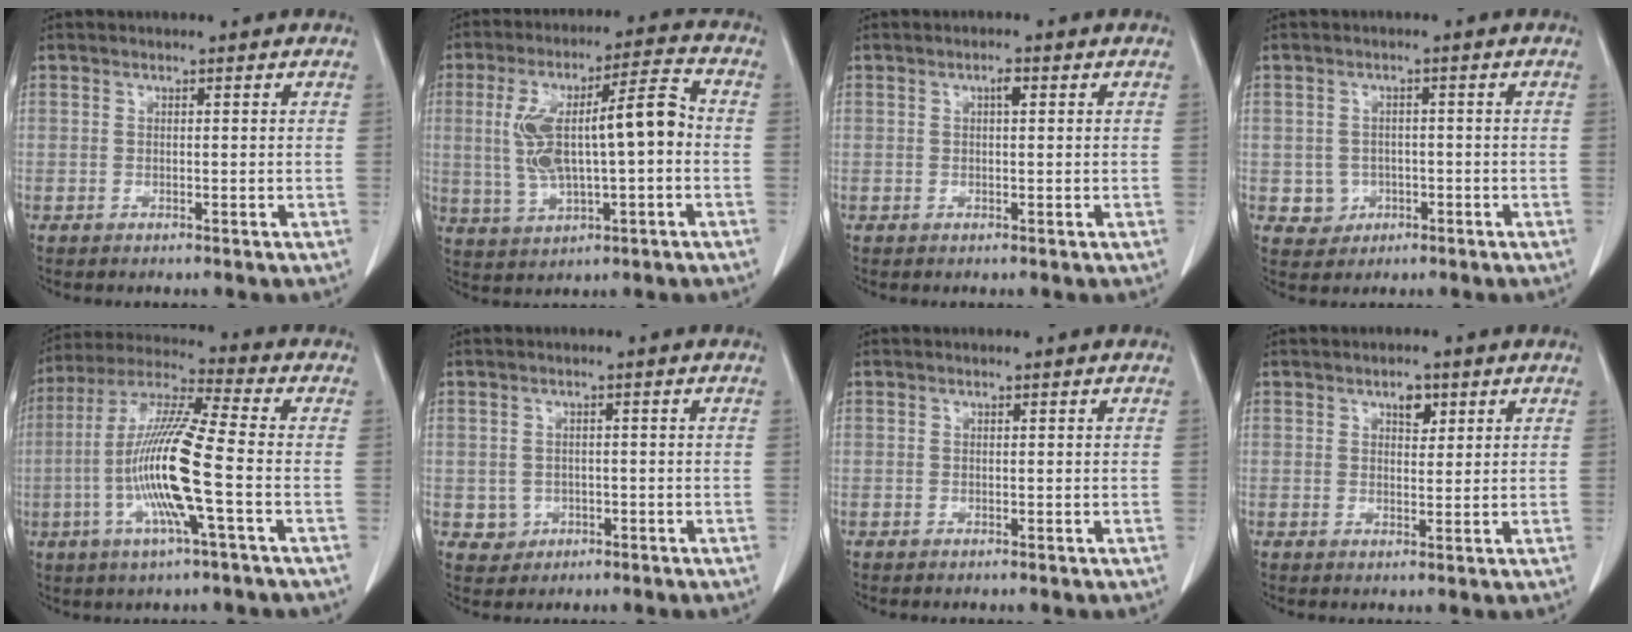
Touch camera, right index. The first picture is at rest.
{"total": 13.7, "force": [0.0, 3.5, 13.2], "torque": [-0.249, 0.033, 0.007]}
{"total": 1.3, "force": [0.5, 0.4, 1.2], "torque": [-0.020, 0.003, 0.006]}
{"total": 3.3, "force": [-0.6, 3.2, 0.2], "torque": [0.012, 0.011, 0.000]}
{"total": 14.5, "force": [-3.2, 0.2, 14.2], "torque": [-0.288, -0.005, -0.071]}
{"total": 2.6, "force": [-0.5, 2.5, 0.3], "torque": [0.009, 0.008, 0.002]}
{"total": 0.0}
{"total": 2.7, "force": [1.5, 1.4, 1.7], "torque": [-0.024, 0.000, 0.024]}